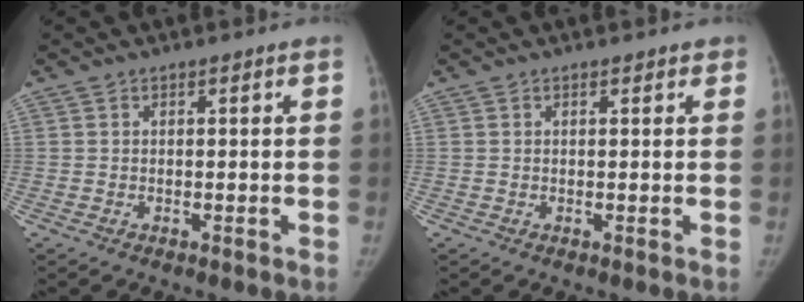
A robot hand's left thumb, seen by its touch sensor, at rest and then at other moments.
{"total": 0.7, "force": [0.5, 0.4, 0.2], "torque": [0.001, -0.003, 0.004]}